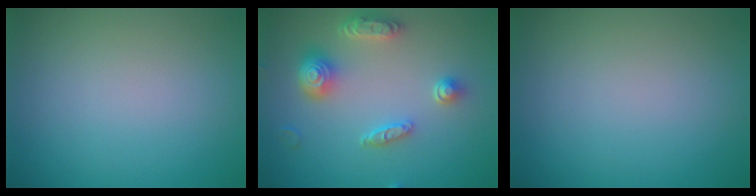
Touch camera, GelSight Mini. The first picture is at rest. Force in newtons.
{"total": 4.7, "press": 3.9, "slide": 2.8}
{"total": 0.0}